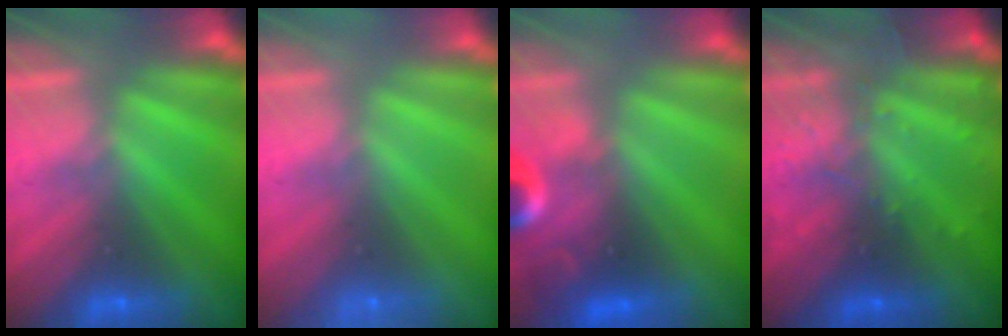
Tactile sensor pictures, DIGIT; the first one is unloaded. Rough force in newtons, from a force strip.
{"total": 2.3}
{"total": 6.9}
{"total": 2.9}